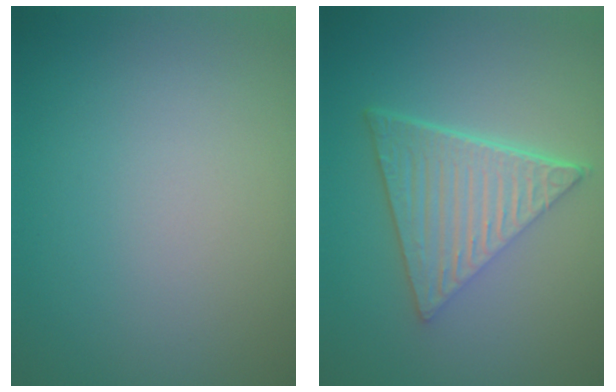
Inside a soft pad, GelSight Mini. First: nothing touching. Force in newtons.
{"total": 6.9, "press": 4.5, "slide": 5.3}